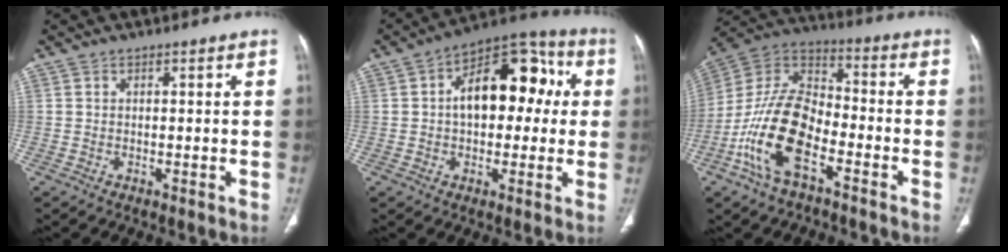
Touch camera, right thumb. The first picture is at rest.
{"total": 16.9, "force": [2.2, 10.2, 13.3], "torque": [-0.149, 0.044, 0.024]}
{"total": 16.9, "force": [-6.8, 8.5, 12.9], "torque": [-0.241, 0.052, -0.134]}